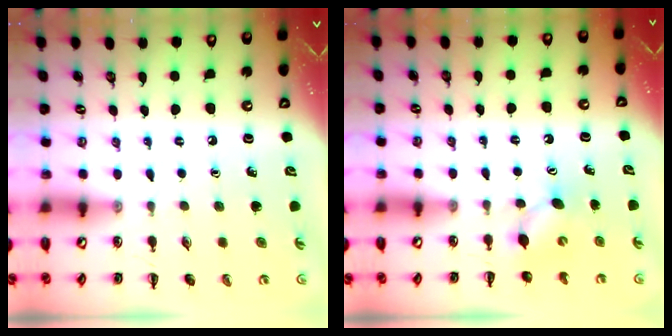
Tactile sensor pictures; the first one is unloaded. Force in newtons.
{"total": 5.5, "press": 5.4, "slide": 1.1}